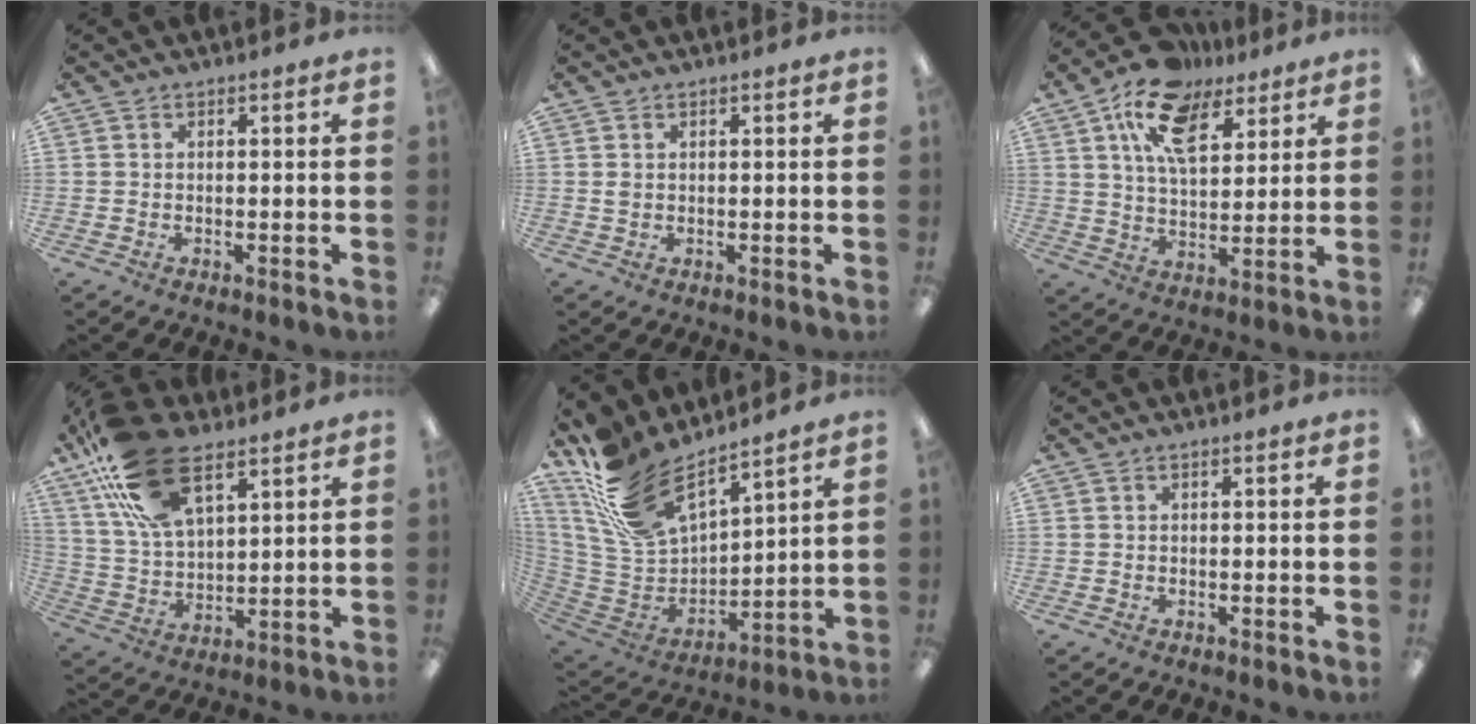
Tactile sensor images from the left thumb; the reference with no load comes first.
{"total": 1.1, "force": [0.3, 0.8, 0.7], "torque": [-0.016, 0.003, 0.006]}
{"total": 15.4, "force": [9.3, 8.2, 9.1], "torque": [-0.169, -0.026, 0.170]}
{"total": 20.2, "force": [11.5, 10.3, 13.0], "torque": [-0.270, -0.036, 0.205]}
{"total": 18.5, "force": [14.1, 8.0, 8.9], "torque": [-0.208, -0.093, 0.261]}
{"total": 0.0}